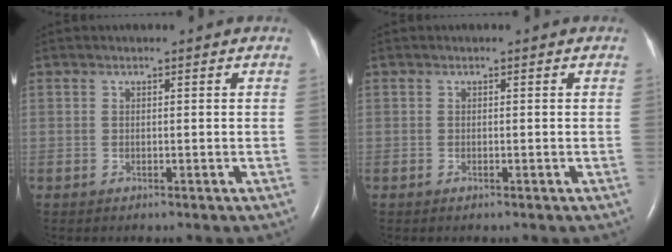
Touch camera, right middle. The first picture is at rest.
{"total": 0.0}